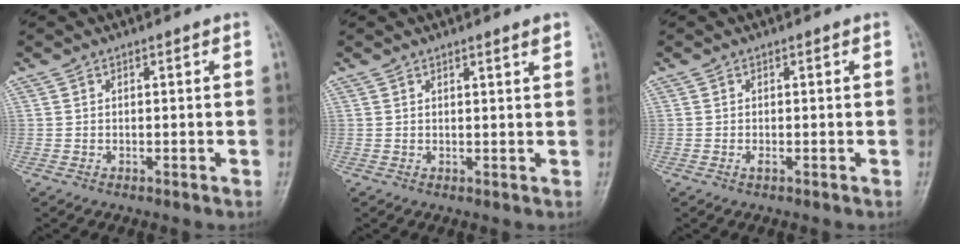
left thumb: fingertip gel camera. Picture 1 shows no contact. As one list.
[{"total": 1.8, "force": [1.3, 0.0, 1.2], "torque": [-0.016, -0.009, 0.019]}, {"total": 0.8, "force": [-0.1, 0.3, 0.7], "torque": [-0.011, -0.001, -0.002]}]